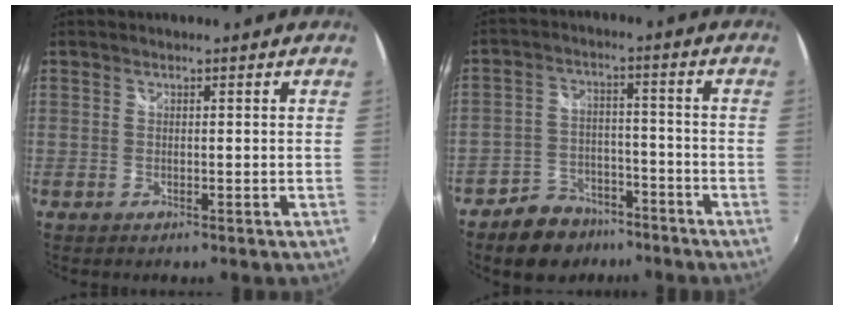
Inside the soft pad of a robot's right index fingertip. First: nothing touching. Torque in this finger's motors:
{"motor_torque": [0.46, -0.47, 0.13, 0.01]}